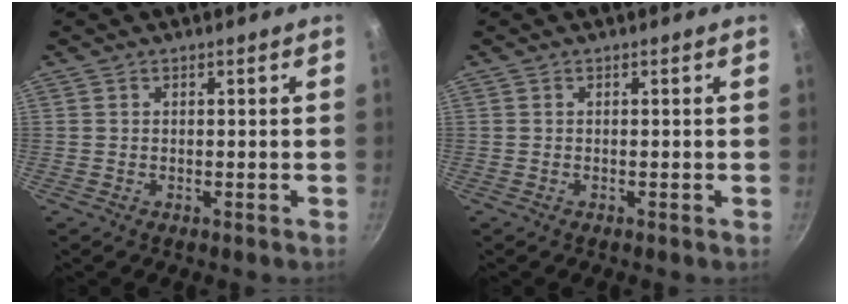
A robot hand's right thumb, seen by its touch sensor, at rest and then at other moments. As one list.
[{"total": 0.0}]